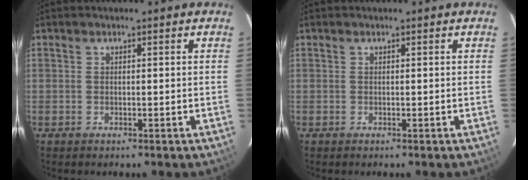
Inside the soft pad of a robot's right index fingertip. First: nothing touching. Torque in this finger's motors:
{"motor_torque": [0.00, 0.00, 0.00, 0.00]}